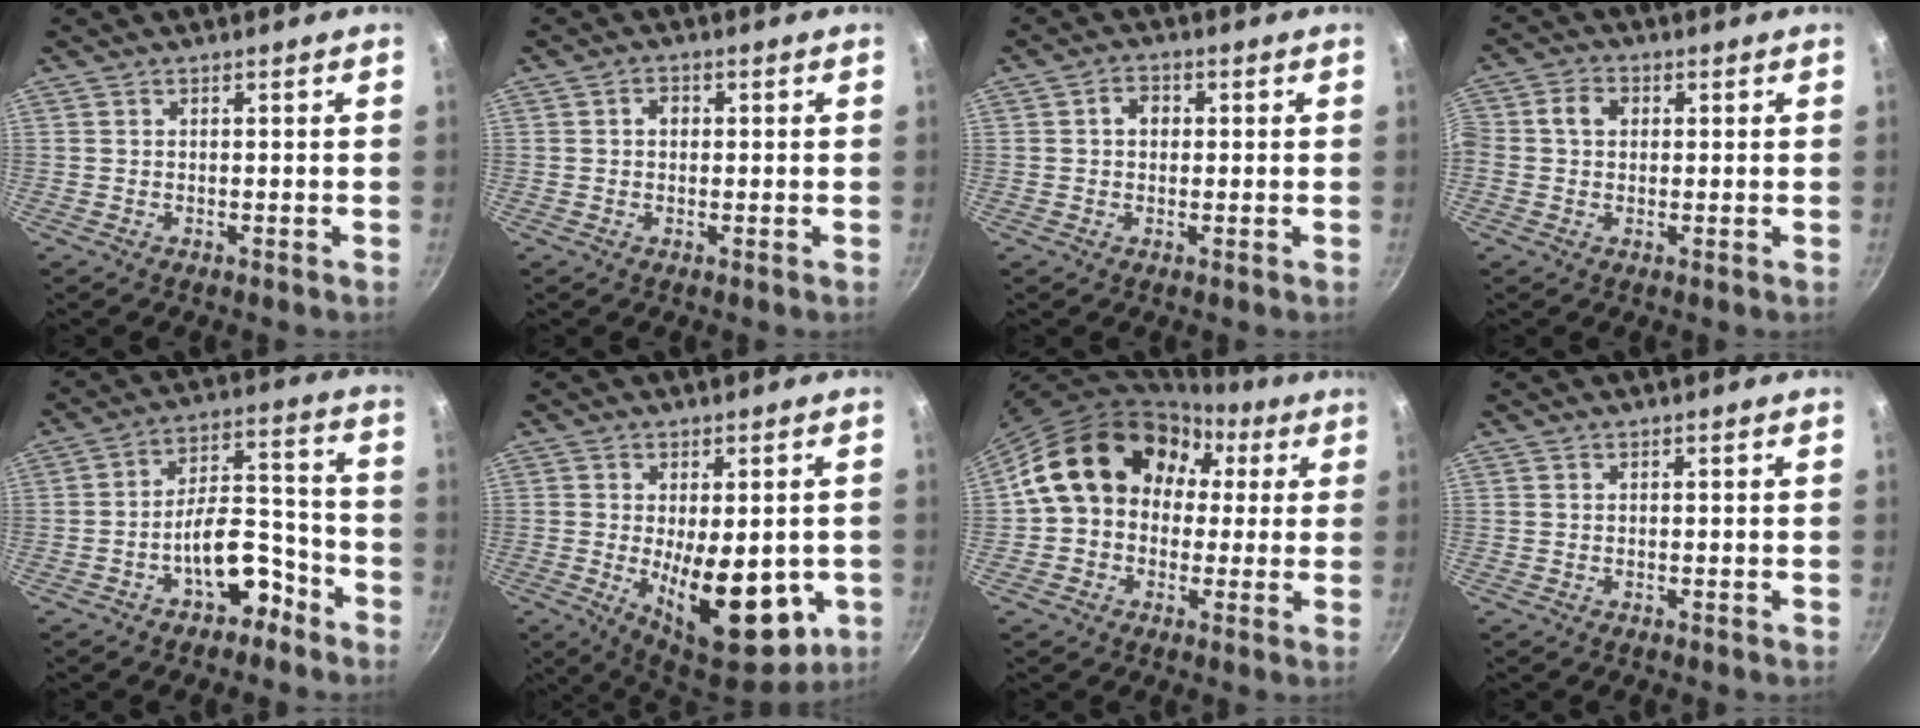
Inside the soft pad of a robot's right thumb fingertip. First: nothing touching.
{"total": 2.1, "force": [0.2, 1.7, 1.2], "torque": [-0.010, 0.006, 0.002]}
{"total": 3.3, "force": [0.4, 2.6, 1.9], "torque": [-0.013, 0.007, 0.004]}
{"total": 4.6, "force": [0.6, 3.7, 2.6], "torque": [-0.041, 0.012, -0.005]}
{"total": 11.6, "force": [-6.2, 6.0, 7.8], "torque": [-0.081, 0.082, -0.088]}
{"total": 18.0, "force": [-3.4, 8.5, 15.6], "torque": [-0.182, -0.019, -0.030]}
{"total": 17.5, "force": [2.6, 14.3, 9.6], "torque": [-0.121, 0.054, 0.030]}
{"total": 0.0}